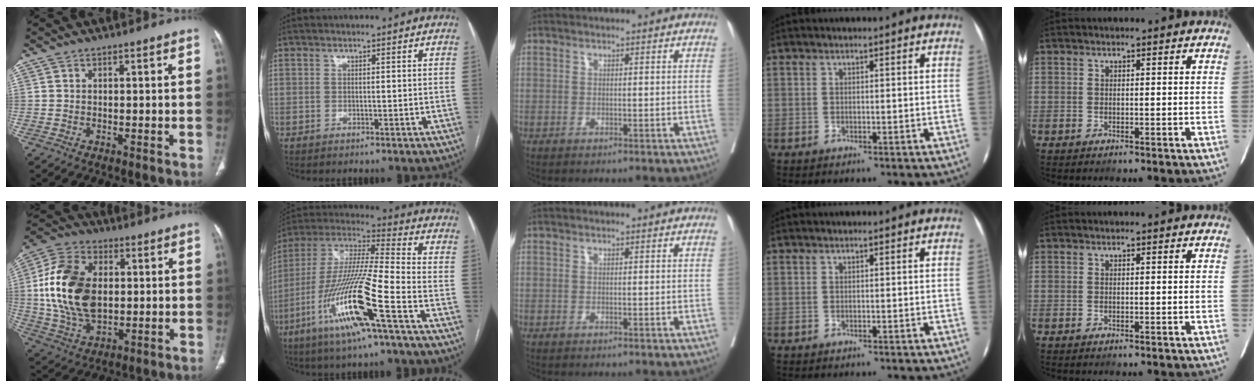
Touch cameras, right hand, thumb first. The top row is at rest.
{"thumb": {"total": 18.7, "force": [1.6, 12.0, 14.2], "torque": [-0.261, 0.003, 0.034]}, "index": {"total": 18.8, "force": [-8.2, 0.5, 16.9], "torque": [-0.362, -0.027, -0.160]}}